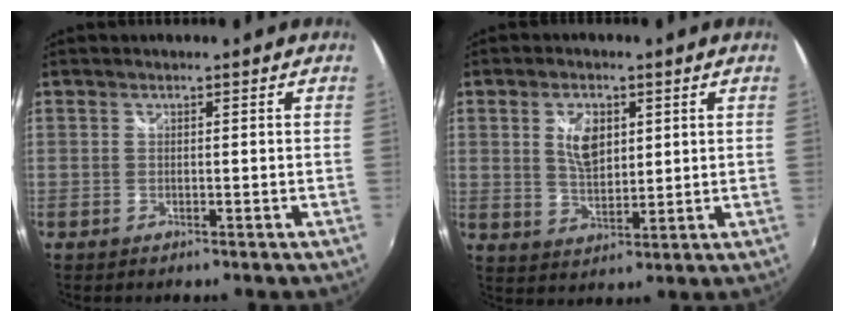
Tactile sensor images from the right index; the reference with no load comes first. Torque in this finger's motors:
{"motor_torque": [0.17, -0.02, 0.16, 0.08]}